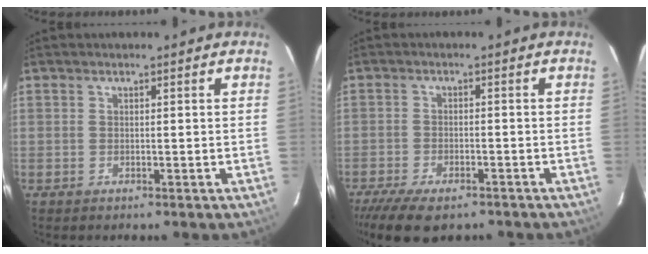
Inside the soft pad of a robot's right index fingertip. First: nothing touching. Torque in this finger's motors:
{"motor_torque": [1.19, -0.96, 0.43, 0.05]}